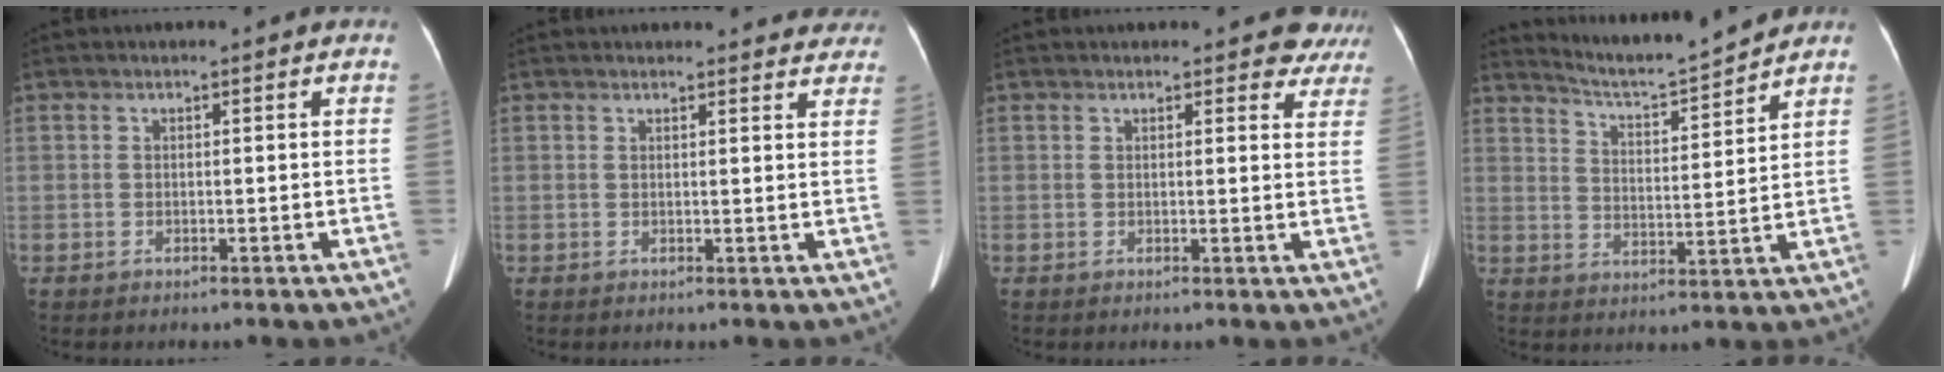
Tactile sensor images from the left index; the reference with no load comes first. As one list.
[{"total": 9.6, "force": [9.1, 2.5, 1.4], "torque": [0.018, -0.007, 0.072]}, {"total": 5.1, "force": [4.7, 2.0, 0.5], "torque": [0.027, -0.019, 0.025]}, {"total": 8.9, "force": [8.7, -0.7, 1.6], "torque": [-0.040, -0.009, 0.148]}]